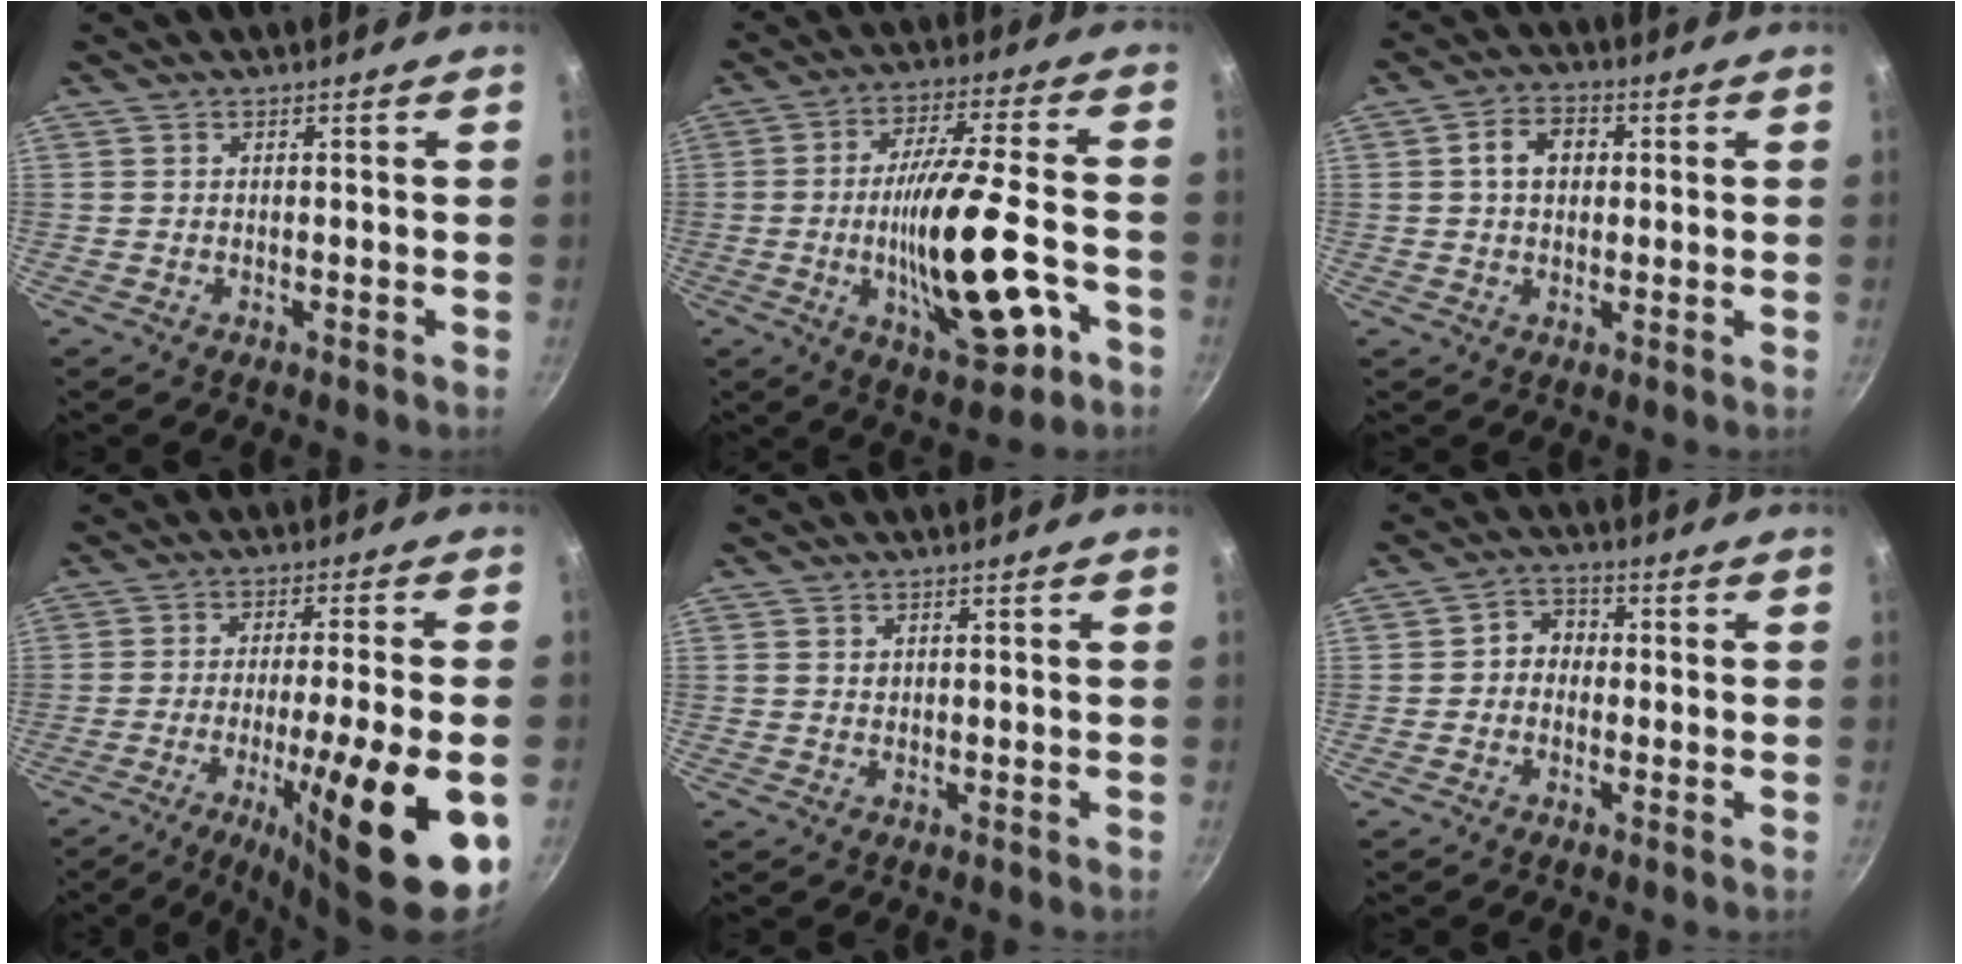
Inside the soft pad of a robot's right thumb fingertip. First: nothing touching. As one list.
[{"total": 19.4, "force": [-5.4, 5.7, 17.7], "torque": [-0.288, 0.018, -0.081]}, {"total": 6.1, "force": [1.1, 4.6, 3.9], "torque": [-0.042, 0.012, 0.009]}, {"total": 18.8, "force": [-6.8, 3.0, 17.3], "torque": [-0.255, 0.017, -0.102]}, {"total": 0.6, "force": [0.2, 0.5, 0.2], "torque": [-0.001, 0.002, 0.004]}, {"total": 4.1, "force": [-0.4, 3.6, 2.0], "torque": [-0.006, 0.015, -0.019]}]